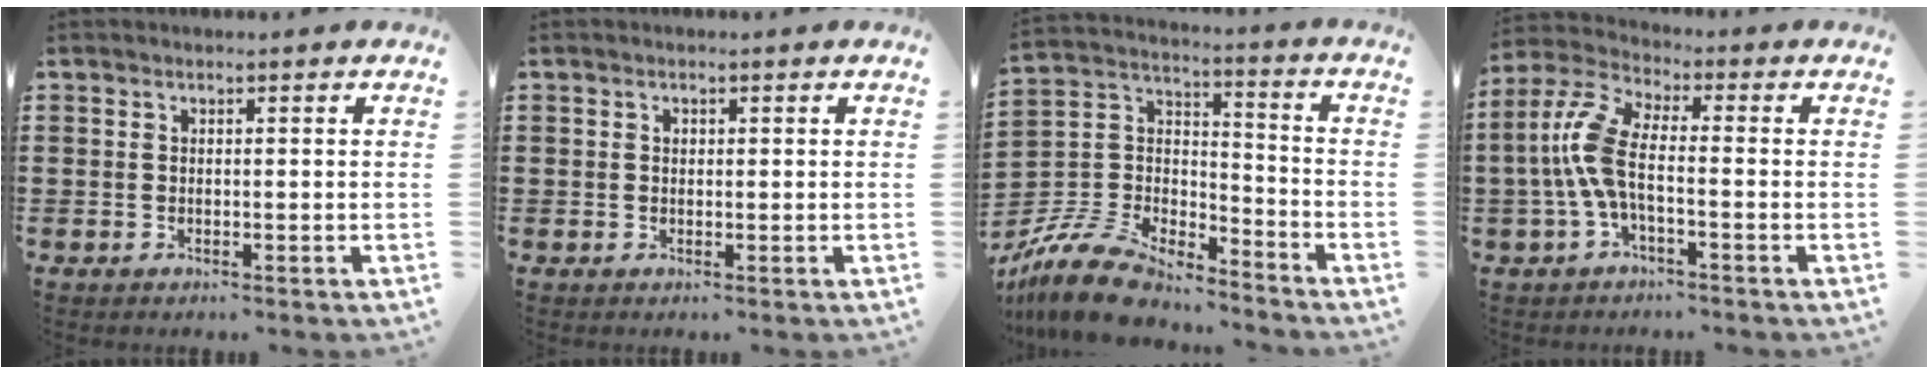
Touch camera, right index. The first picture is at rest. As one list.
[{"total": 0.5, "force": [0.2, 0.4, 0.2], "torque": [-0.005, 0.002, 0.005]}, {"total": 11.2, "force": [-10.0, 2.8, 4.0], "torque": [-0.108, 0.015, -0.207]}, {"total": 8.1, "force": [-1.0, 3.1, 7.4], "torque": [-0.184, -0.012, -0.027]}]